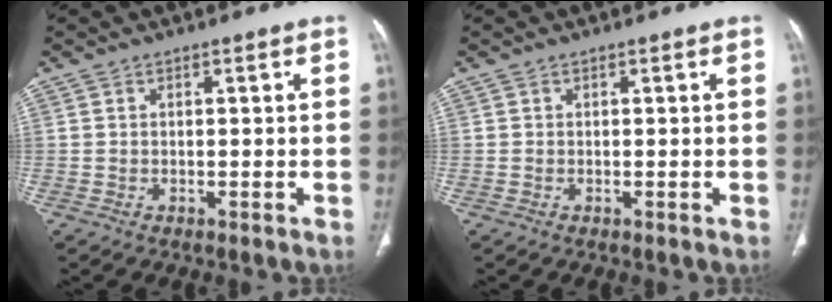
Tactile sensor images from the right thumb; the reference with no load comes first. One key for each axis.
{"total": 0.0}